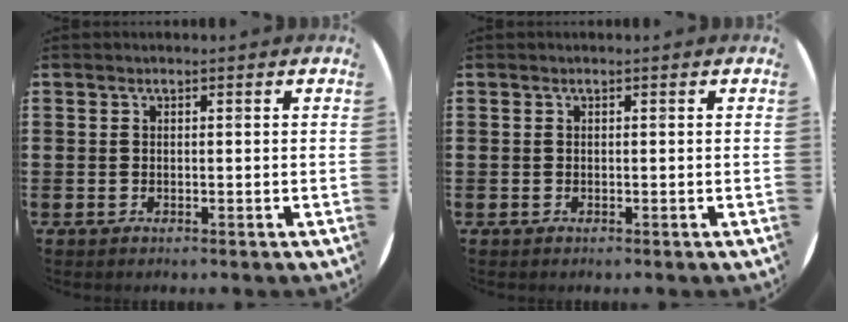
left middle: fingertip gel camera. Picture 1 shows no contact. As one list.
[{"total": 0.0}]